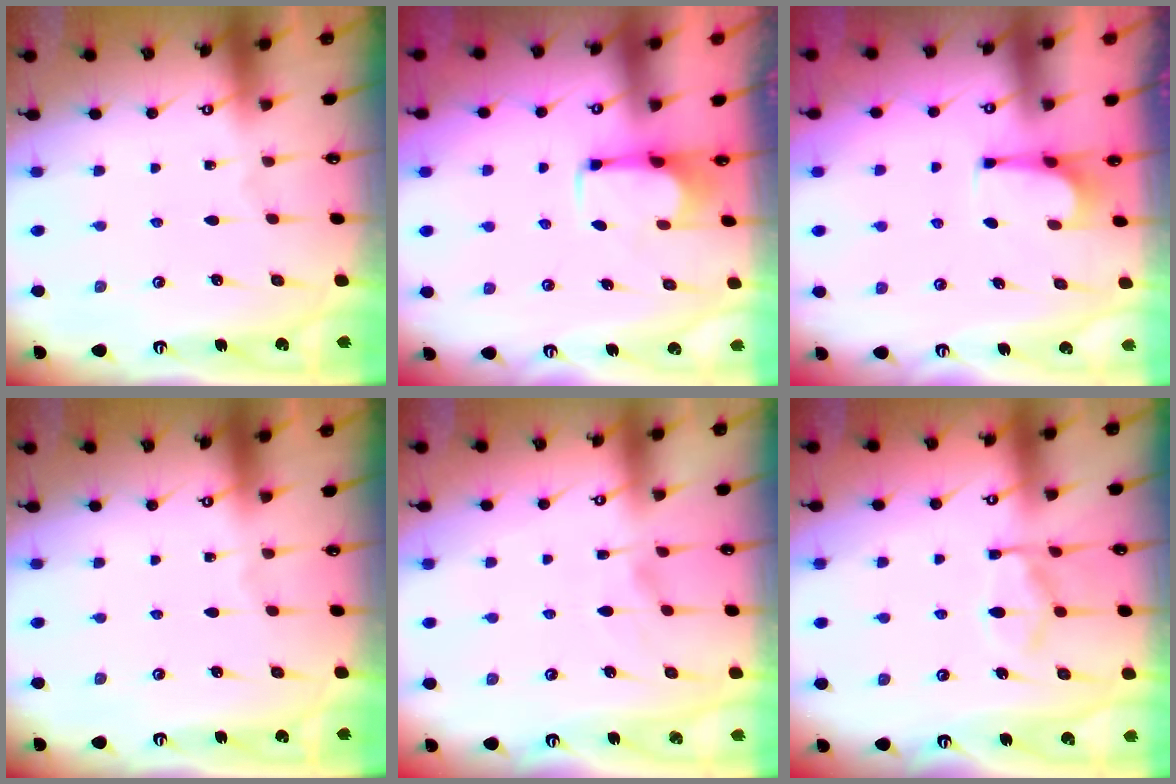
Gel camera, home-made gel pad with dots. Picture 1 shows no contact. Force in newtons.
{"total": 2.6, "press": 2.5, "slide": 0.9}
{"total": 4.1, "press": 4.1, "slide": 0.3}
{"total": 0.0}
{"total": 1.2, "press": 0.7, "slide": 0.9}
{"total": 11.3, "press": 11.3, "slide": 1.1}